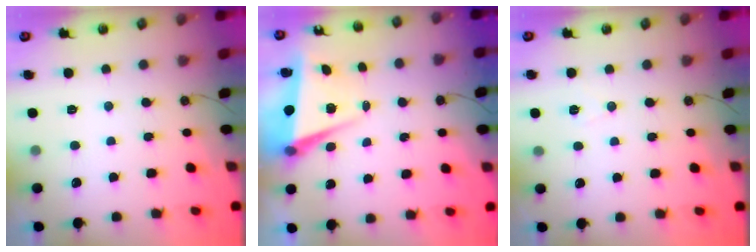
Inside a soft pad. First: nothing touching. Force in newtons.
{"total": 5.7, "press": 5.3, "slide": 2.0}
{"total": 4.8, "press": 3.2, "slide": 3.7}